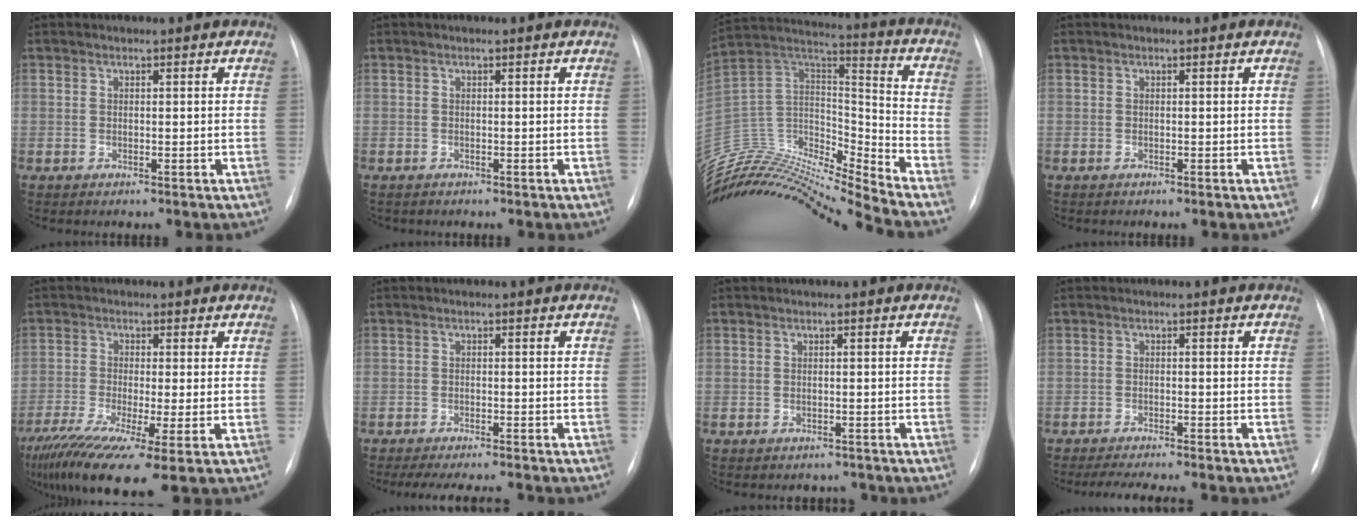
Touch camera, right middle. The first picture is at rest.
{"total": 1.0, "force": [-0.9, 0.5, 0.2], "torque": [-0.007, 0.001, -0.009]}
{"total": 21.5, "force": [-20.9, -0.3, 5.1], "torque": [-0.081, 0.052, -0.358]}
{"total": 0.0}
{"total": 13.2, "force": [-7.8, 1.5, 10.6], "torque": [-0.193, -0.035, -0.130]}
{"total": 9.0, "force": [-7.9, 1.1, 4.1], "torque": [-0.053, -0.010, -0.107]}
{"total": 2.0, "force": [-1.7, 1.1, -0.1], "torque": [0.001, 0.007, -0.022]}
{"total": 6.2, "force": [-5.5, 0.1, 3.0], "torque": [-0.041, -0.009, -0.081]}